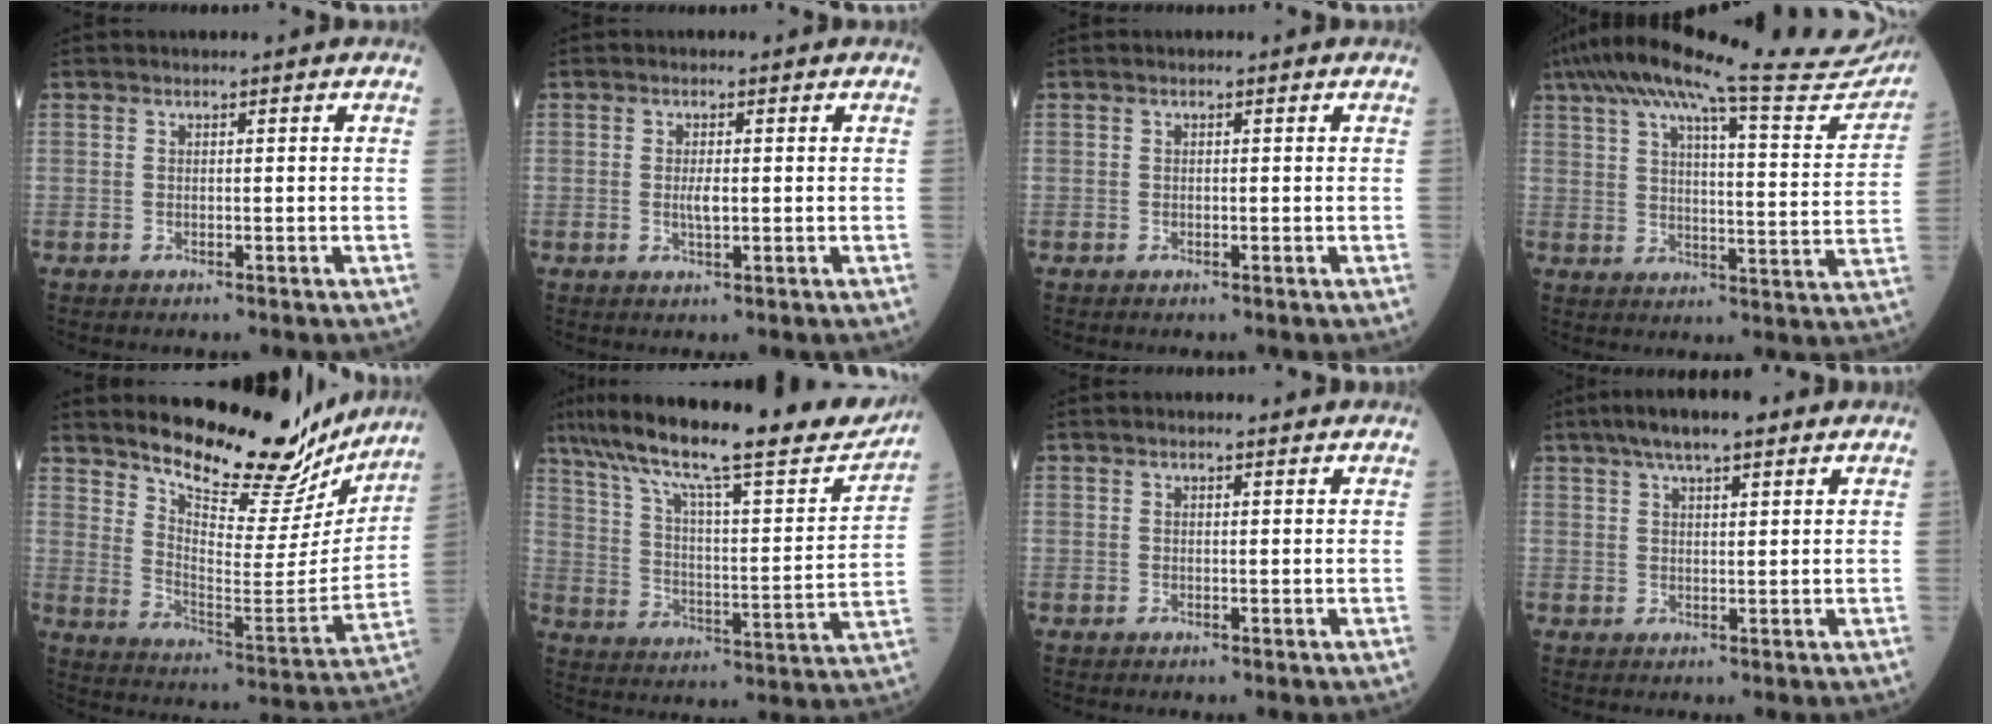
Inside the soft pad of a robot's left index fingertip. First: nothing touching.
{"total": 2.0, "force": [-0.1, 0.5, 1.9], "torque": [-0.042, -0.002, 0.000]}
{"total": 0.0}
{"total": 25.8, "force": [22.9, 2.0, 11.7], "torque": [-0.189, -0.029, 0.291]}
{"total": 20.3, "force": [17.9, 5.3, 8.1], "torque": [-0.114, -0.046, 0.251]}
{"total": 25.3, "force": [21.2, 3.3, 13.5], "torque": [-0.232, -0.012, 0.306]}
{"total": 1.2, "force": [1.1, 0.3, 0.6], "torque": [-0.013, 0.010, 0.016]}
{"total": 7.3, "force": [5.0, 1.6, 5.0], "torque": [-0.089, 0.027, 0.082]}